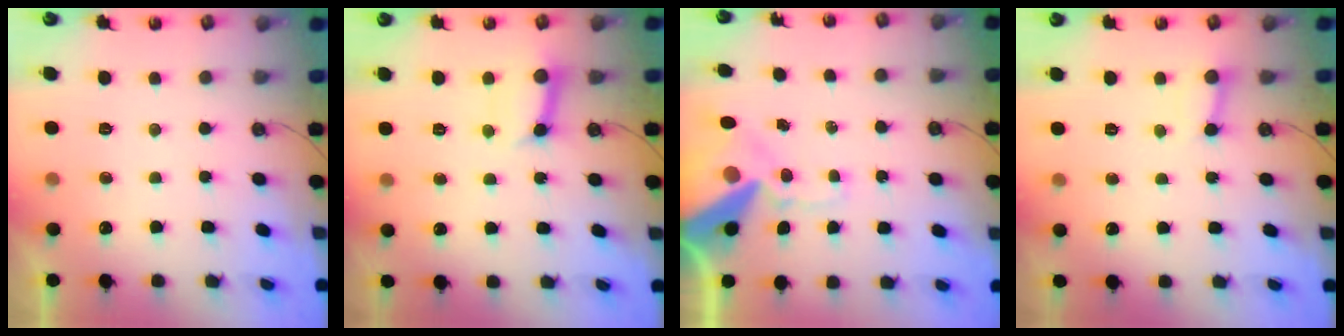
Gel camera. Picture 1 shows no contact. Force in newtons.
{"total": 9.4, "press": 9.3, "slide": 1.0}
{"total": 17.3, "press": 17.1, "slide": 2.6}
{"total": 2.7, "press": 2.7, "slide": 0.3}